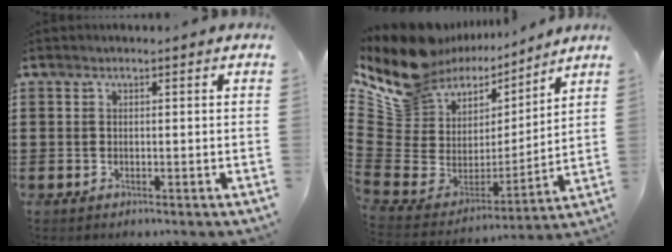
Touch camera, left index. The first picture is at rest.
{"total": 13.0, "force": [9.6, 7.9, 3.7], "torque": [-0.126, -0.070, 0.171]}